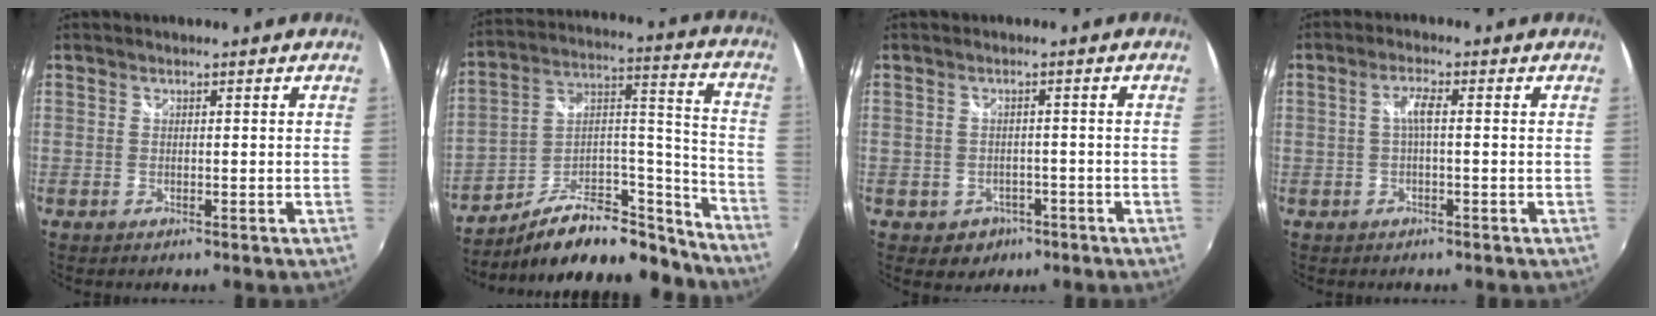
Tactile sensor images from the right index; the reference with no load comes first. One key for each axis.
{"total": 21.4, "fx": -16.7, "fy": 7.8, "fz": 10.9, "tx": -0.161, "ty": 0.043, "tz": -0.253}
{"total": 4.2, "fx": -1.9, "fy": 3.7, "fz": 0.8, "tx": -0.029, "ty": 0.003, "tz": -0.020}
{"total": 2.6, "fx": -0.1, "fy": 0.3, "fz": 2.6, "tx": -0.051, "ty": 0.006, "tz": -0.003}